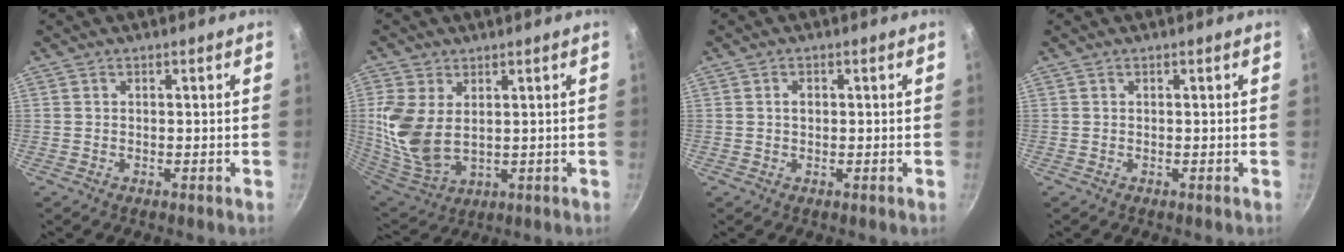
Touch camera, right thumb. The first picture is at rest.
{"total": 12.5, "force": [2.3, 7.9, 9.4], "torque": [-0.196, -0.024, 0.059]}
{"total": 1.4, "force": [0.1, 1.0, 0.9], "torque": [-0.012, 0.003, 0.001]}
{"total": 0.0}